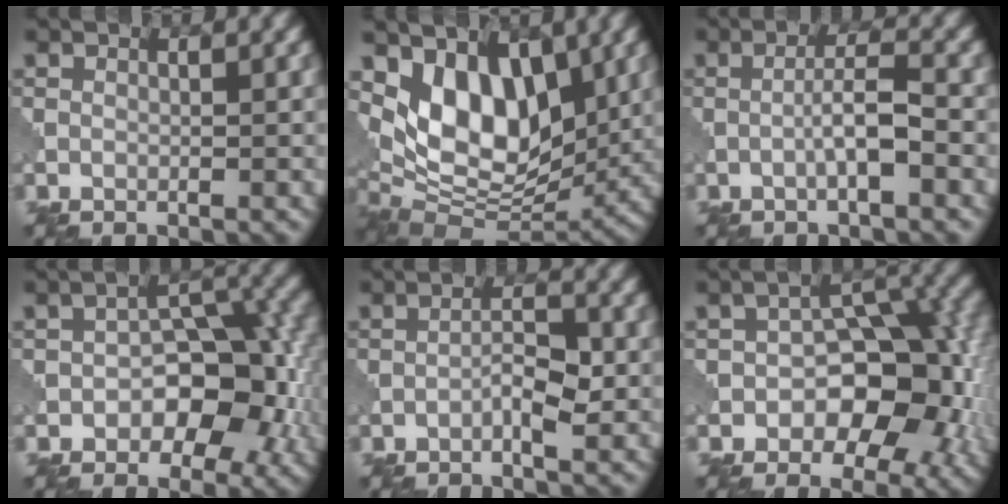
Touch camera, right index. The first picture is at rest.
{"total": 9.0, "force": [3.1, 5.3, 6.6], "torque": [-0.116, -0.017, 0.050]}
{"total": 3.0, "force": [-0.9, 0.3, 2.9], "torque": [-0.050, 0.011, -0.021]}
{"total": 7.0, "force": [-1.7, 4.3, 5.2], "torque": [-0.050, 0.009, -0.032]}
{"total": 2.5, "force": [-1.0, 0.6, 2.2], "torque": [-0.037, 0.008, -0.021]}
{"total": 9.4, "force": [-2.4, 5.8, 7.0], "torque": [-0.074, 0.006, -0.042]}